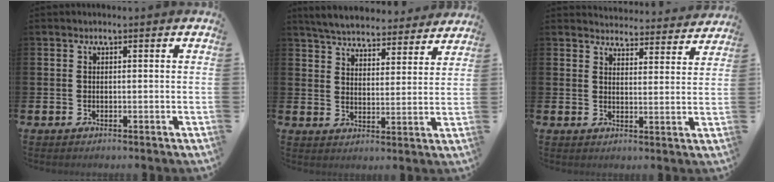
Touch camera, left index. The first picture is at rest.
{"total": 5.7, "force": [5.6, 1.0, 0.7], "torque": [-0.038, -0.039, 0.097]}
{"total": 4.3, "force": [4.3, 0.6, 0.0], "torque": [-0.005, -0.035, 0.074]}